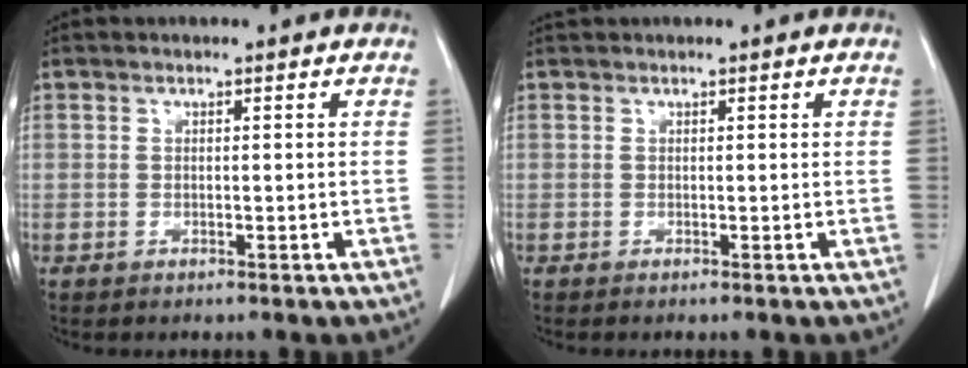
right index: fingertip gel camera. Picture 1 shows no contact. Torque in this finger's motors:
{"motor_torque": [-0.09, 0.09, -0.03, 0.01]}